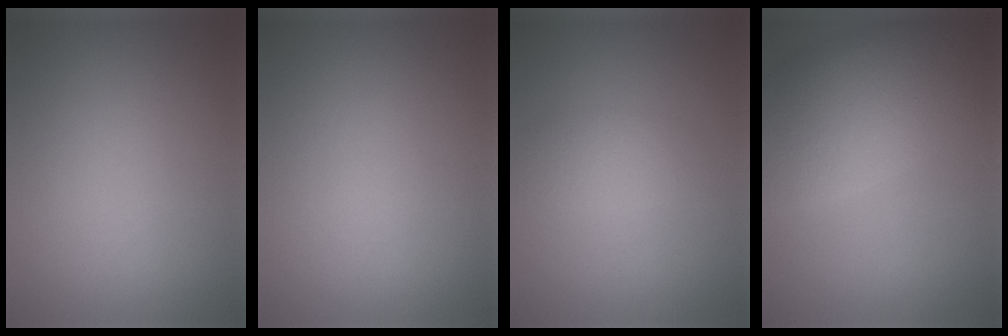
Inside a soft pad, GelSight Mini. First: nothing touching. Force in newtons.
{"total": 0.0}
{"total": 2.0, "press": 2.0, "slide": 0.0}
{"total": 9.6, "press": 9.6, "slide": 0.5}